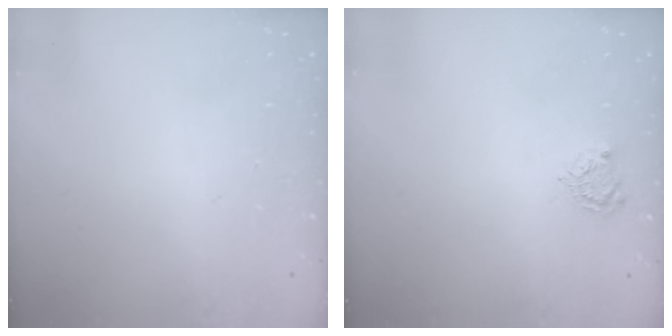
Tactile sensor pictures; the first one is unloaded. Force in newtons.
{"total": 4.7, "press": 4.7, "slide": 0.3}